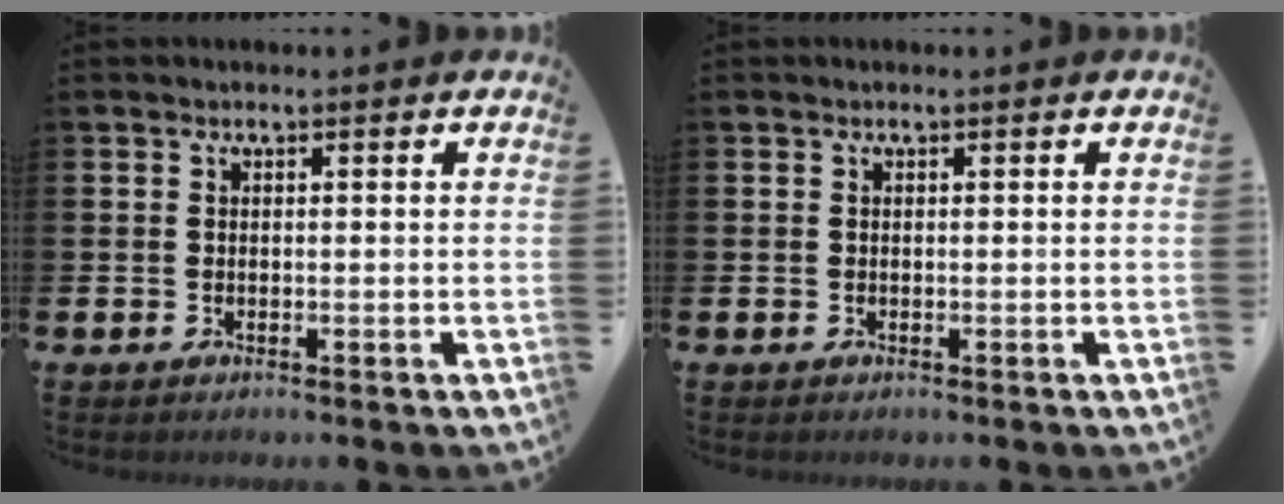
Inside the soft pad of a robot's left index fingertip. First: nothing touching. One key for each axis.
{"total": 0.0}